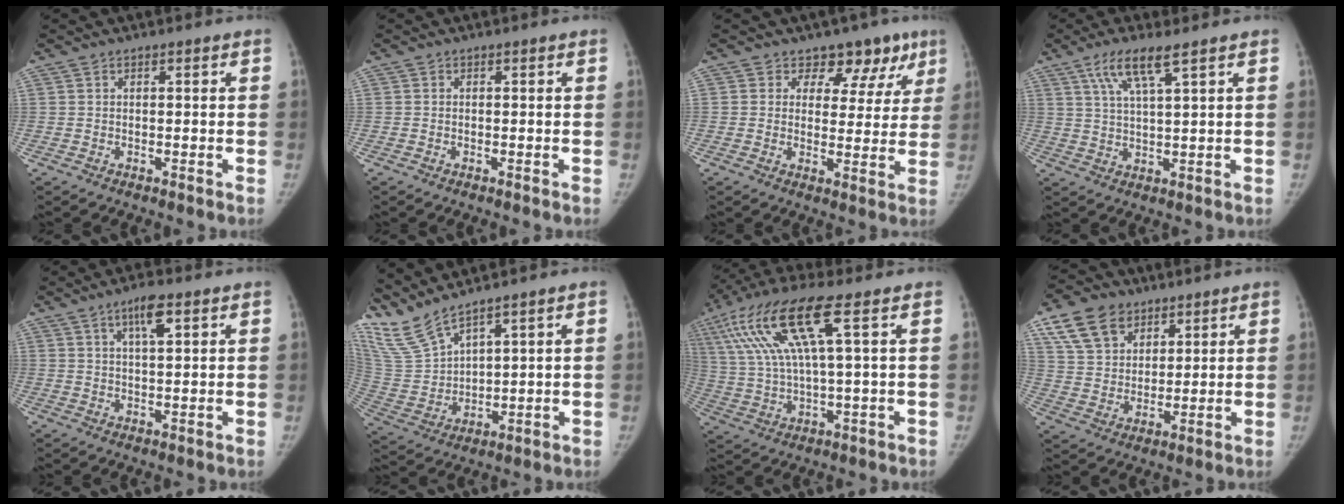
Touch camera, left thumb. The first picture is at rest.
{"total": 0.0}
{"total": 9.1, "force": [6.2, 6.3, 2.0], "torque": [0.024, -0.026, 0.060]}
{"total": 7.2, "force": [4.2, 0.7, 5.8], "torque": [-0.123, -0.015, 0.087]}
{"total": 5.2, "force": [2.7, 1.2, 4.3], "torque": [-0.076, -0.007, 0.047]}
{"total": 9.9, "force": [9.0, 0.8, 4.0], "torque": [-0.103, -0.042, 0.209]}
{"total": 17.0, "force": [6.6, 3.0, 15.4], "torque": [-0.347, 0.008, 0.124]}
{"total": 11.6, "force": [7.2, 7.9, 4.5], "torque": [-0.061, -0.026, 0.141]}